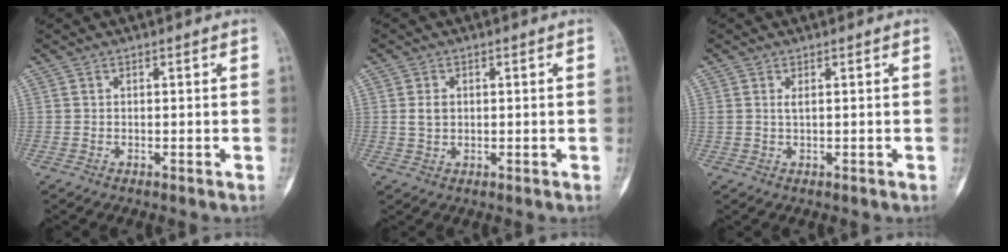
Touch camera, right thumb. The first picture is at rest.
{"total": 2.6, "force": [0.4, 1.9, 1.7], "torque": [-0.027, 0.002, 0.012]}
{"total": 0.8, "force": [0.2, 0.1, 0.8], "torque": [-0.026, 0.004, 0.008]}